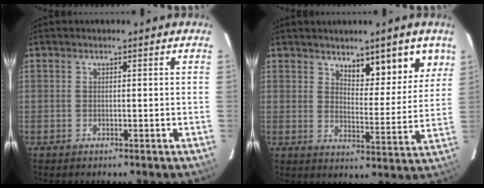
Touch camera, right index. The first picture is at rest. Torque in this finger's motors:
{"motor_torque": [0.35, 0.33, 0.11, 0.06]}